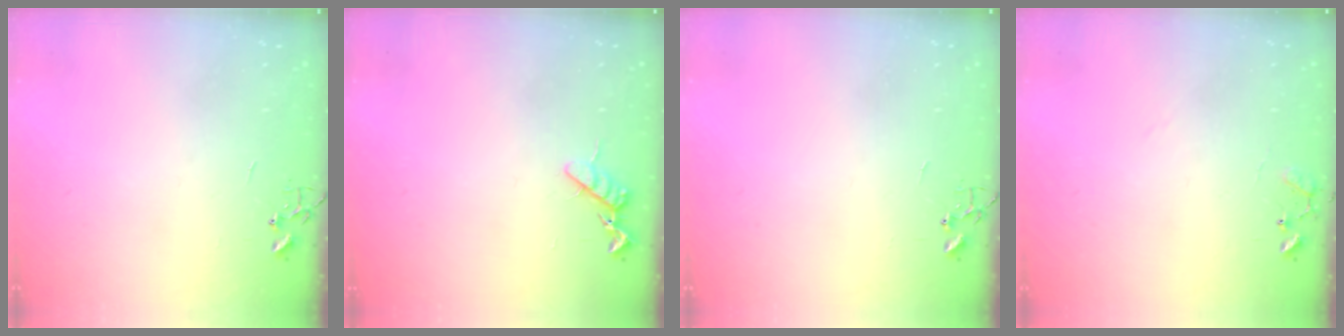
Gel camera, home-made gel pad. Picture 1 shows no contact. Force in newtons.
{"total": 9.1, "press": 9.1, "slide": 0.6}
{"total": 0.0}
{"total": 8.6, "press": 8.6, "slide": 0.5}